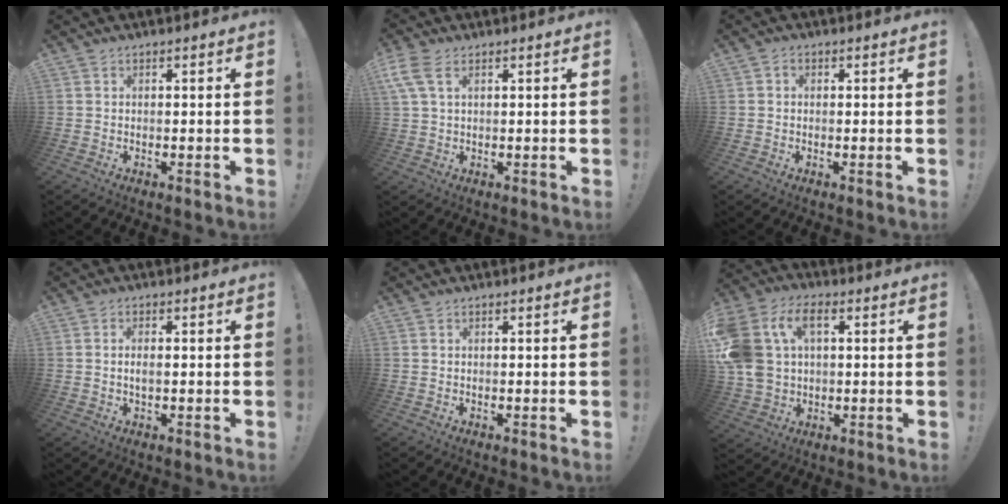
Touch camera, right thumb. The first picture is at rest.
{"total": 6.7, "force": [3.1, 3.5, 4.7], "torque": [-0.109, -0.002, 0.060]}
{"total": 1.0, "force": [-0.2, 0.9, 0.4], "torque": [-0.013, 0.007, -0.004]}
{"total": 2.0, "force": [-0.2, 0.7, 1.8], "torque": [-0.027, 0.002, -0.005]}
{"total": 0.0}
{"total": 16.1, "force": [4.3, 11.5, 10.4], "torque": [-0.234, -0.008, 0.079]}